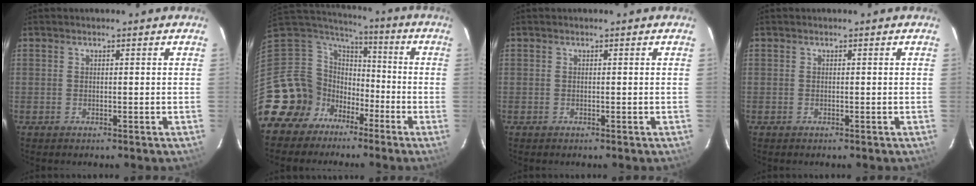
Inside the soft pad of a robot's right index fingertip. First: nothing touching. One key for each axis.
{"total": 13.7, "fx": -7.2, "fy": 11.3, "fz": 2.7, "tx": -0.082, "ty": 0.038, "tz": -0.141}
{"total": 0.0}
{"total": 0.0}